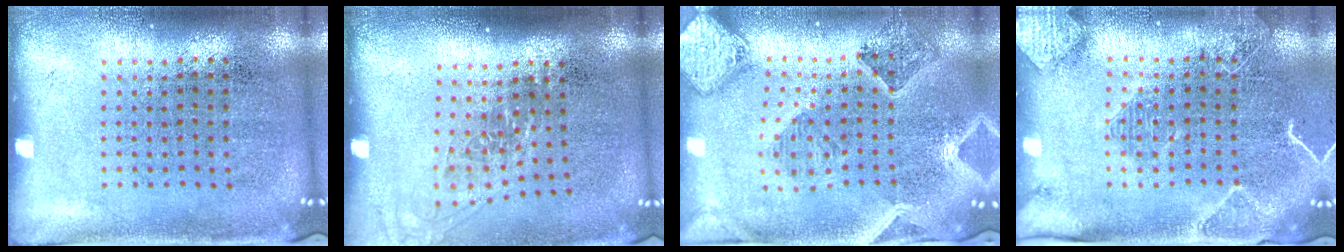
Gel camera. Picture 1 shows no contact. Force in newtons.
{"total": 1.2, "press": 1.0, "slide": 0.8}
{"total": 1.8, "press": 1.7, "slide": 0.4}
{"total": 2.1, "press": 2.0, "slide": 0.5}